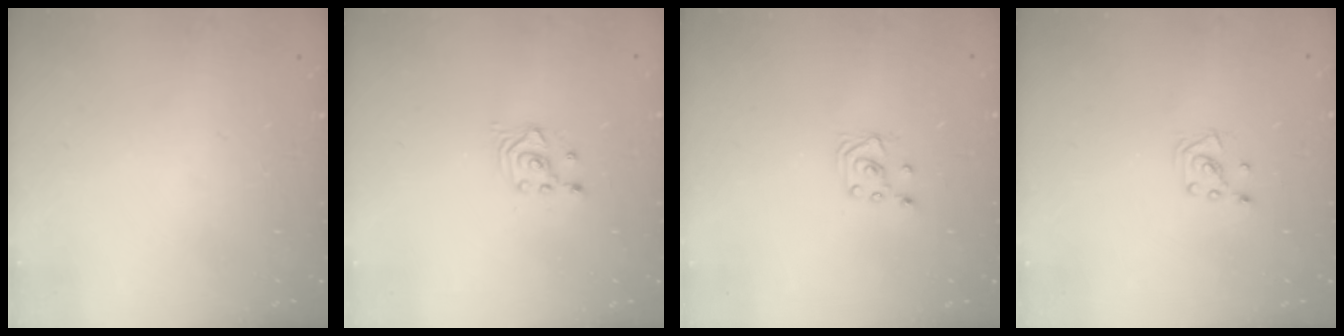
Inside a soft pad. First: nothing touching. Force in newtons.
{"total": 2.5, "press": 2.5, "slide": 0.3}
{"total": 2.0, "press": 2.0, "slide": 0.2}
{"total": 4.3, "press": 4.3, "slide": 0.4}